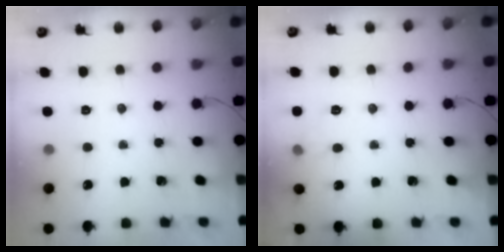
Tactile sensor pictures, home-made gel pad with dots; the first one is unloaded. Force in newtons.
{"total": 5.0, "press": 4.6, "slide": 1.9}